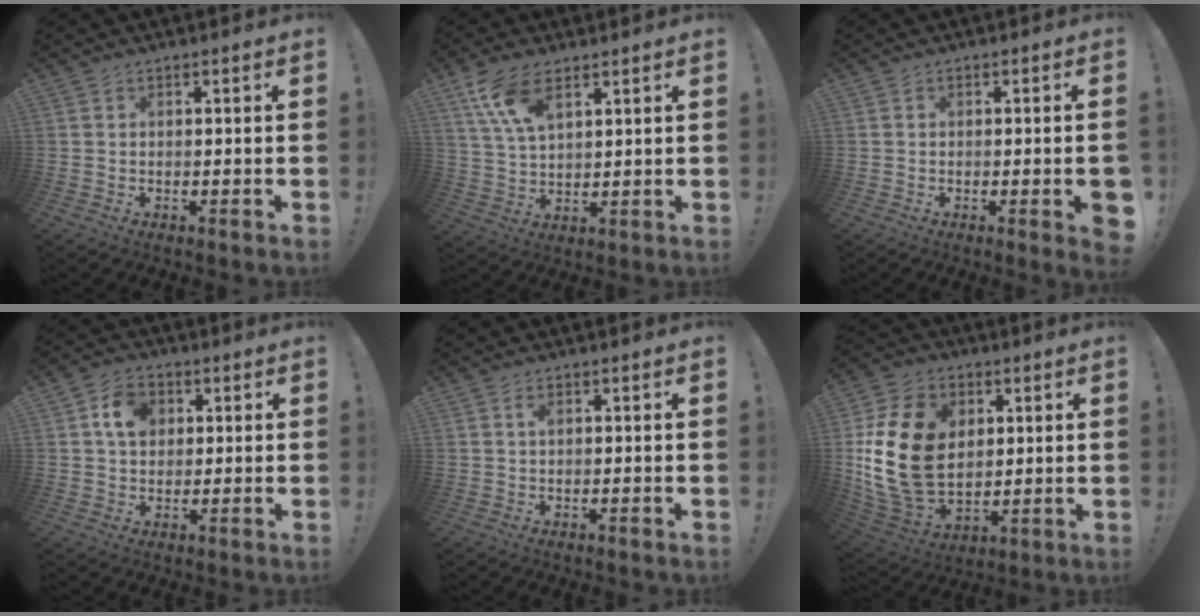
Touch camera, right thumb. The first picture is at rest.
{"total": 10.5, "force": [6.3, 4.8, 6.8], "torque": [-0.126, -0.027, 0.117]}
{"total": 4.0, "force": [-1.1, 0.2, 3.8], "torque": [-0.050, -0.006, -0.014]}
{"total": 8.7, "force": [2.7, 6.7, 4.9], "torque": [-0.066, 0.003, 0.050]}
{"total": 2.8, "force": [1.2, 1.3, 2.2], "torque": [-0.031, -0.003, 0.019]}
{"total": 22.1, "force": [3.0, 16.4, 14.4], "torque": [-0.271, -0.007, 0.063]}